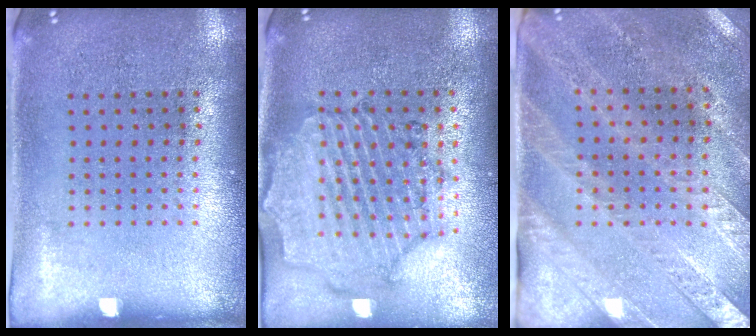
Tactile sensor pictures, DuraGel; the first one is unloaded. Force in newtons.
{"total": 1.6, "press": 1.6, "slide": 0.3}
{"total": 2.6, "press": 2.4, "slide": 1.2}